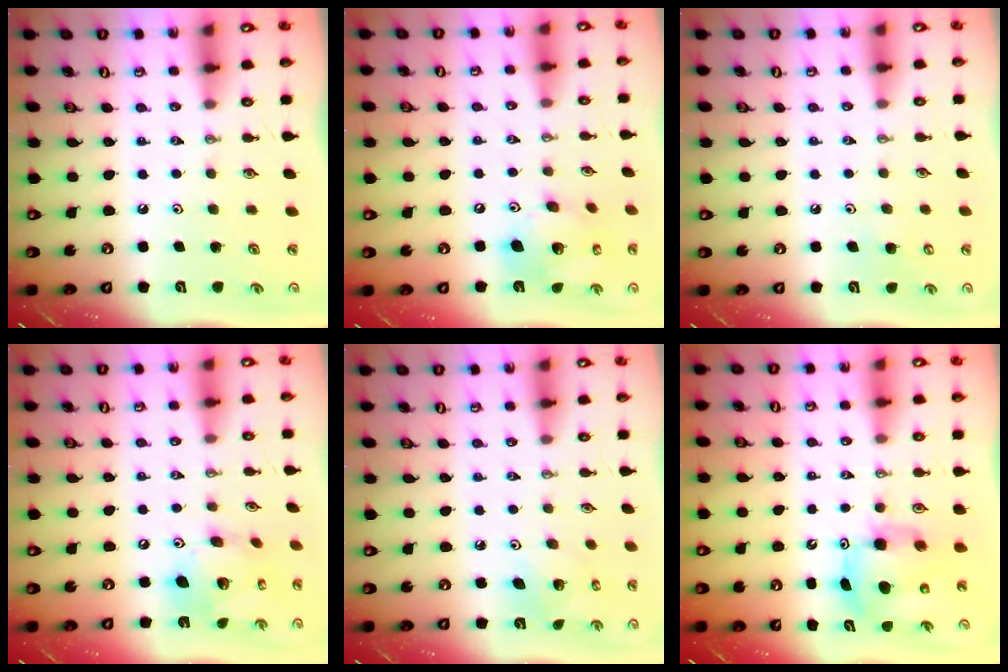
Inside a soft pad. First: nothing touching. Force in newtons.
{"total": 17.3, "press": 16.9, "slide": 3.6}
{"total": 5.0, "press": 5.0, "slide": 0.5}
{"total": 15.4, "press": 15.3, "slide": 1.6}
{"total": 5.5, "press": 5.5, "slide": 0.3}
{"total": 8.1, "press": 8.0, "slide": 0.6}